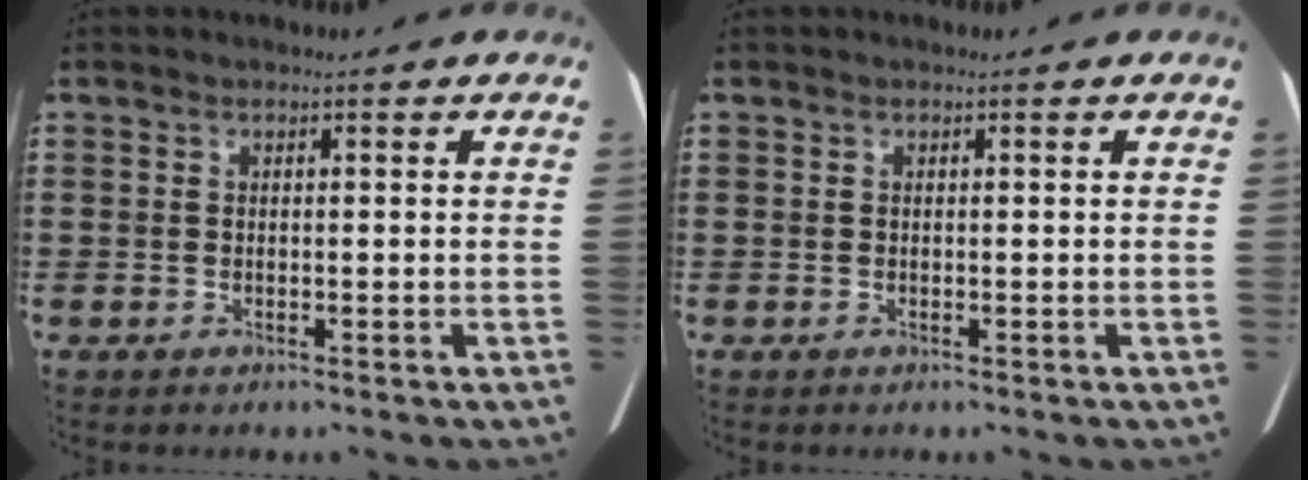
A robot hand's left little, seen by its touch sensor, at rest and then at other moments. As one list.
[{"total": 0.0}]